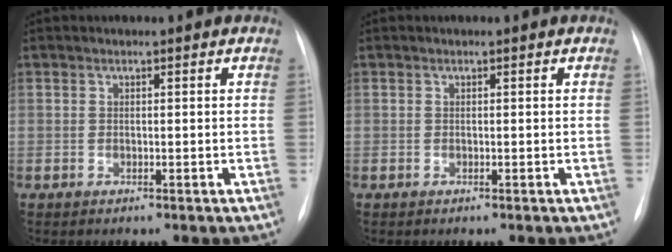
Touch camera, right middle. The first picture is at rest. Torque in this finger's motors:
{"motor_torque": [0.06, -0.67, -0.01, 0.00]}